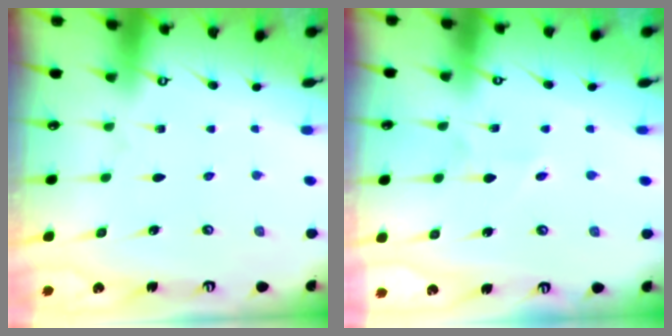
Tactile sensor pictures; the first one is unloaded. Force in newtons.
{"total": 2.6, "press": 2.6, "slide": 0.3}